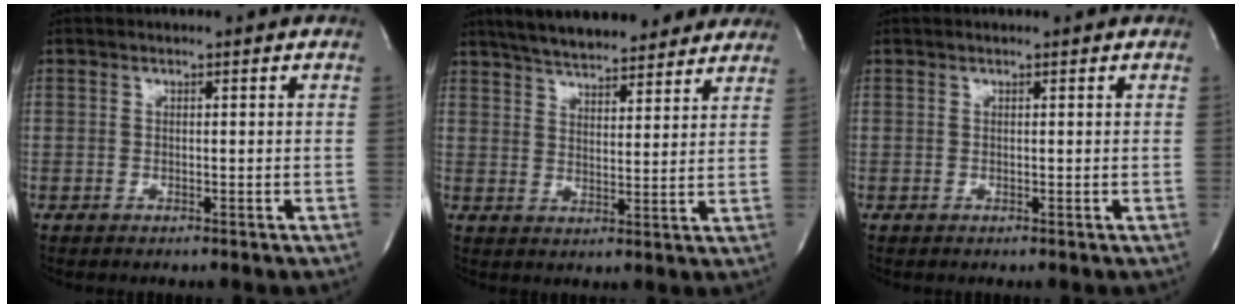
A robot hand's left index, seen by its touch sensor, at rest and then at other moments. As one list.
[{"total": 19.1, "force": [16.6, 4.7, 8.3], "torque": [-0.135, 0.029, 0.229]}, {"total": 0.7, "force": [0.7, 0.0, 0.1], "torque": [-0.007, 0.006, 0.013]}]